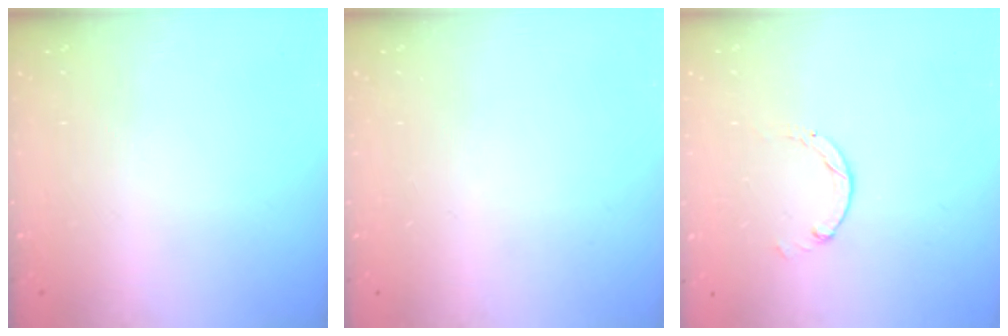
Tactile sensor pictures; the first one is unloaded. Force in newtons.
{"total": 0.0}
{"total": 0.0}